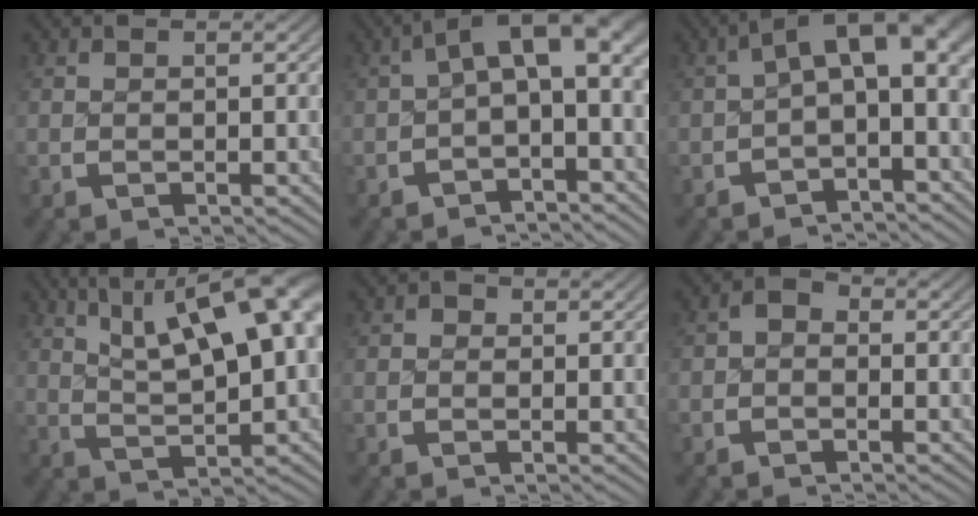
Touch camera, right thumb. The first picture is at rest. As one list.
[{"total": 6.4, "force": [0.1, 3.7, 5.3], "torque": [-0.071, 0.008, -0.005]}, {"total": 7.0, "force": [-0.2, 4.1, 5.7], "torque": [-0.079, 0.001, -0.006]}, {"total": 10.2, "force": [3.6, 5.1, 8.0], "torque": [-0.112, 0.005, 0.059]}, {"total": 0.9, "force": [0.0, 0.8, 0.3], "torque": [-0.004, -0.003, -0.002]}, {"total": 1.9, "force": [-0.3, 1.5, 1.1], "torque": [-0.018, 0.001, -0.011]}]